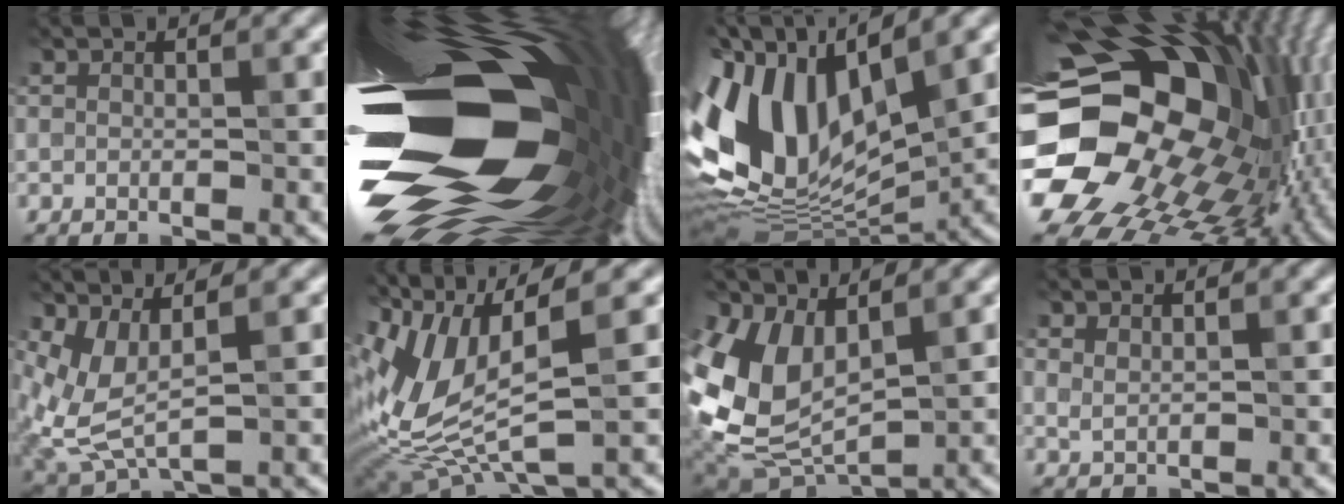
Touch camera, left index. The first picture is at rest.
{"total": 22.6, "force": [-2.8, 12.3, 18.8], "torque": [-0.325, -0.050, -0.067]}
{"total": 13.7, "force": [2.0, 7.4, 11.3], "torque": [-0.236, 0.014, 0.027]}
{"total": 21.9, "force": [-0.3, 16.4, 14.5], "torque": [-0.280, -0.039, -0.007]}
{"total": 4.6, "force": [1.0, 1.9, 4.1], "torque": [-0.108, -0.015, 0.031]}
{"total": 8.2, "force": [1.6, 3.0, 7.4], "torque": [-0.173, -0.010, 0.032]}
{"total": 6.3, "force": [1.5, 4.1, 4.6], "torque": [-0.107, -0.018, 0.038]}
{"total": 0.9, "force": [0.7, 0.3, 0.4], "torque": [-0.013, -0.003, 0.017]}